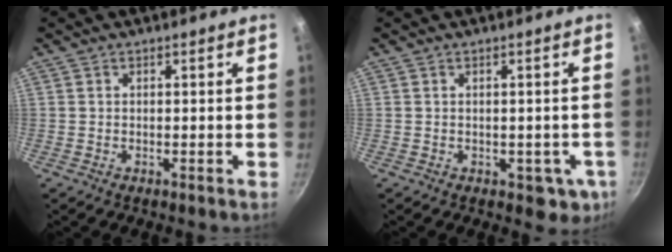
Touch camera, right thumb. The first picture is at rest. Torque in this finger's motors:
{"motor_torque": [-0.03, 0.03, 0.22, 0.17, 0.00]}